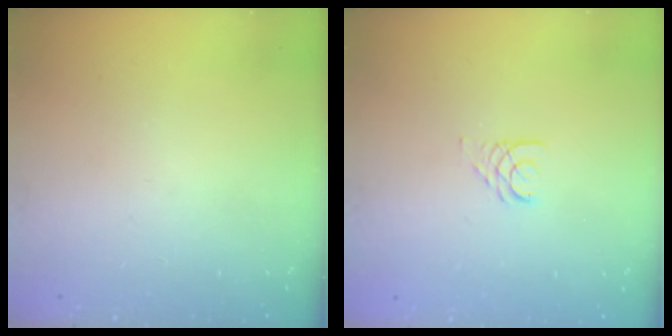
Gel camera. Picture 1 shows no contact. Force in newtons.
{"total": 2.5, "press": 2.5, "slide": 0.3}